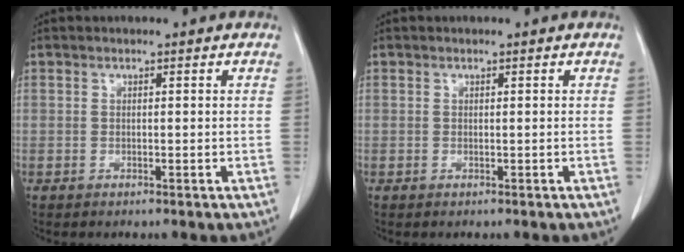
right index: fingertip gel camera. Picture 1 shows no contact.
{"total": 0.0}